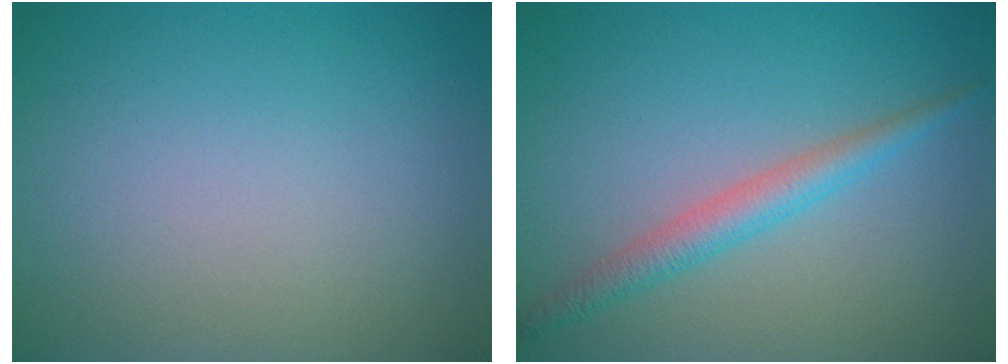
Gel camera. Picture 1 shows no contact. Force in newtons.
{"total": 2.6, "press": 2.6, "slide": 0.0}